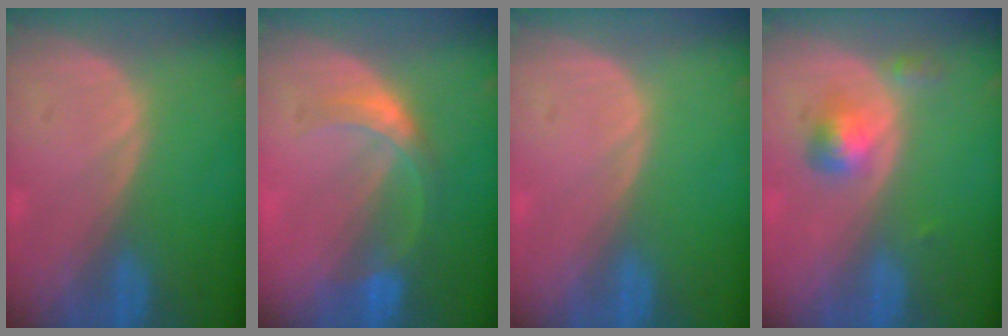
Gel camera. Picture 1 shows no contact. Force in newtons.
{"total": 5.3, "press": 4.9, "slide": 2.1}
{"total": 0.0}
{"total": 3.3, "press": 3.3, "slide": 0.2}